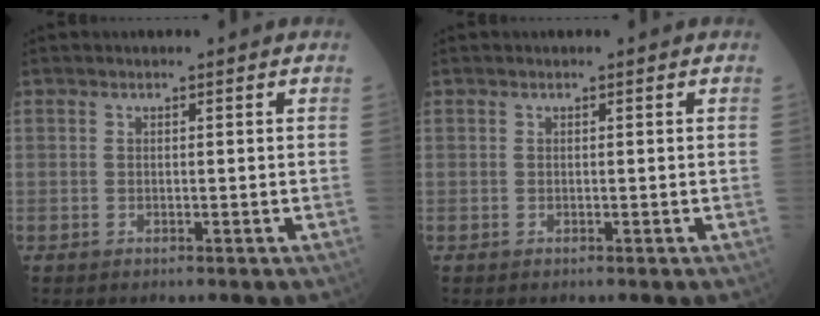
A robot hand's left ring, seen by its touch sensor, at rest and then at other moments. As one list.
[{"total": 0.0}]